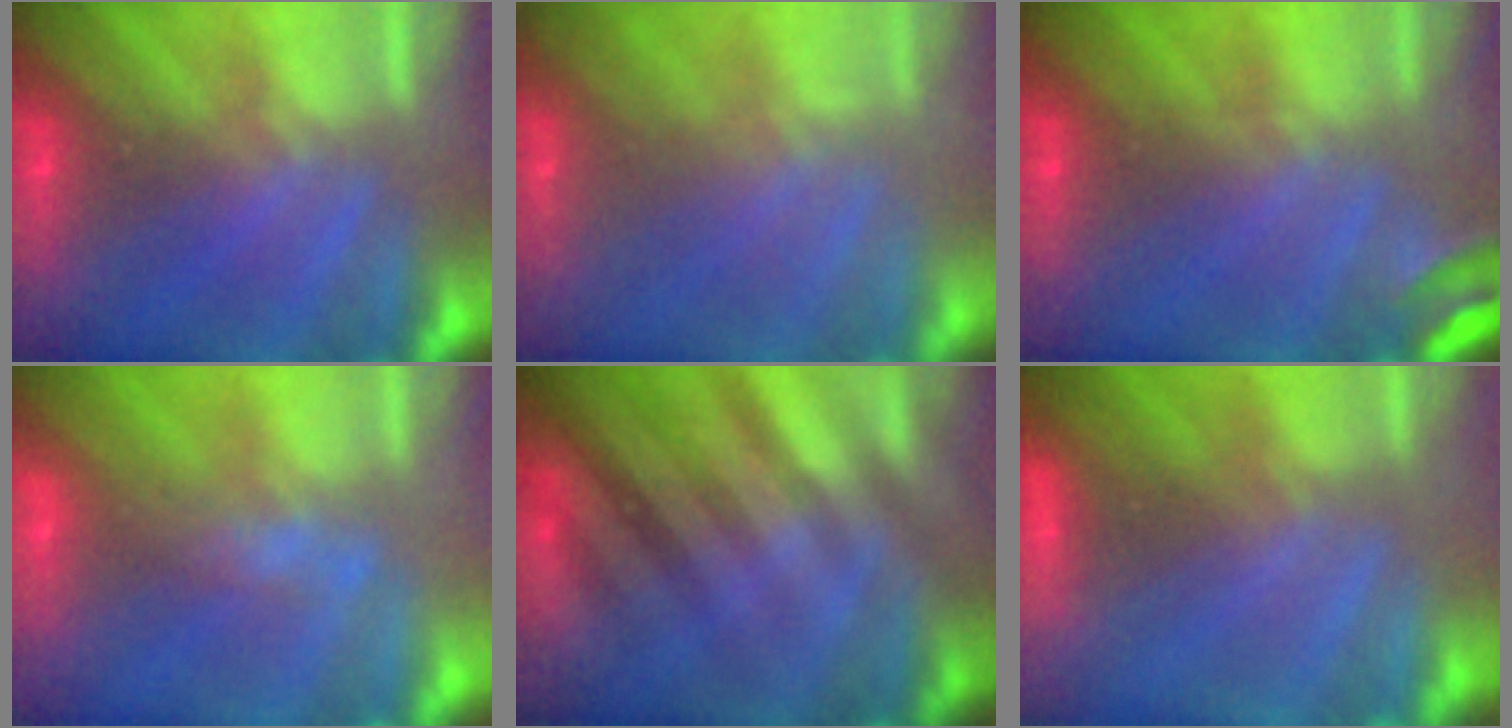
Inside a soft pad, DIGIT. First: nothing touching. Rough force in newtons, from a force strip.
{"total": 1.6}
{"total": 2.8}
{"total": 2.4}
{"total": 2.7}
{"total": 4.8}